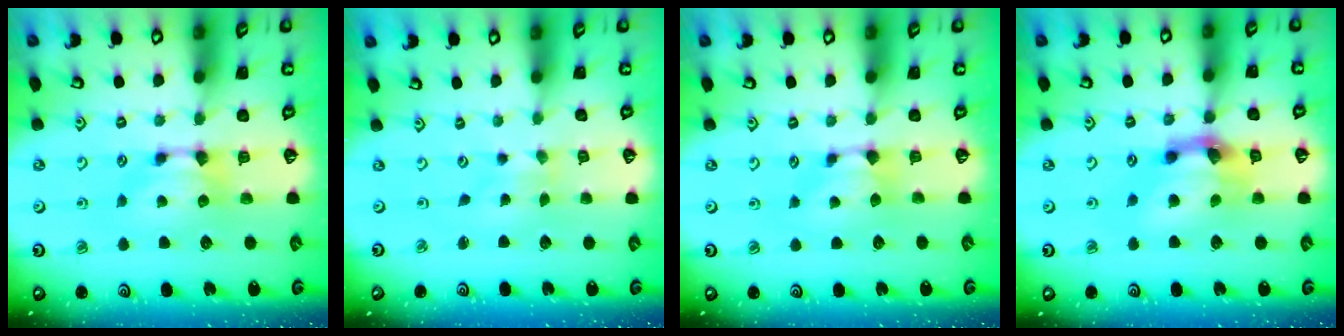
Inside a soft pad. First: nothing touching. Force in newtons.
{"total": 4.1, "press": 4.1, "slide": 0.7}
{"total": 0.9, "press": 0.6, "slide": 0.6}
{"total": 7.1, "press": 6.6, "slide": 2.4}